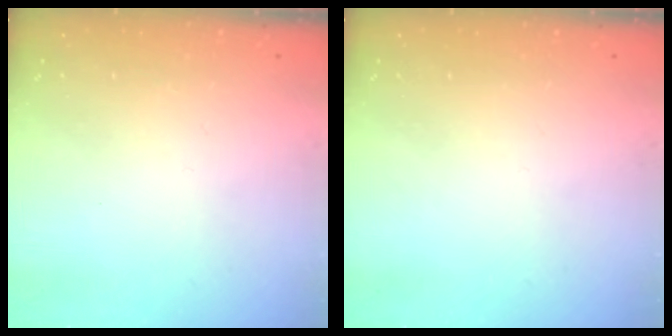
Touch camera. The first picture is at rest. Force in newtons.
{"total": 0.0}